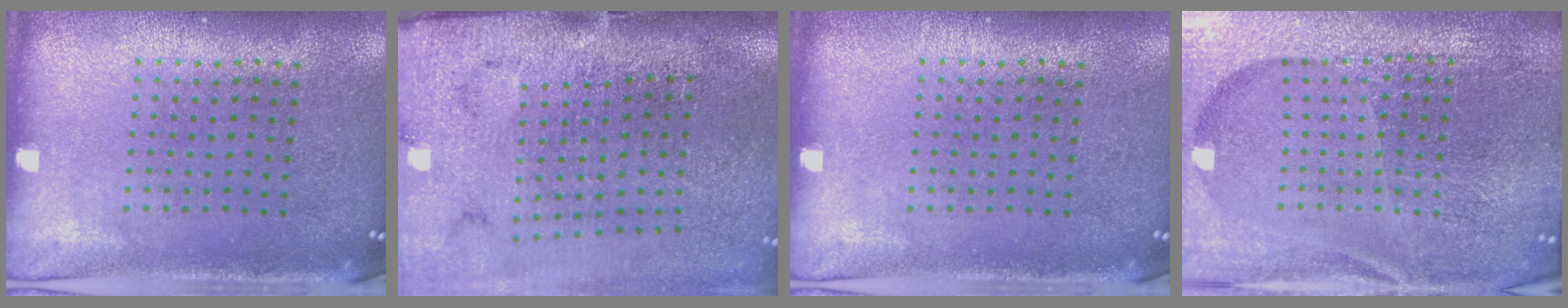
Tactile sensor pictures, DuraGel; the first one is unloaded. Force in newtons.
{"total": 4.6, "press": 3.6, "slide": 2.9}
{"total": 0.0}
{"total": 6.8, "press": 5.9, "slide": 3.4}